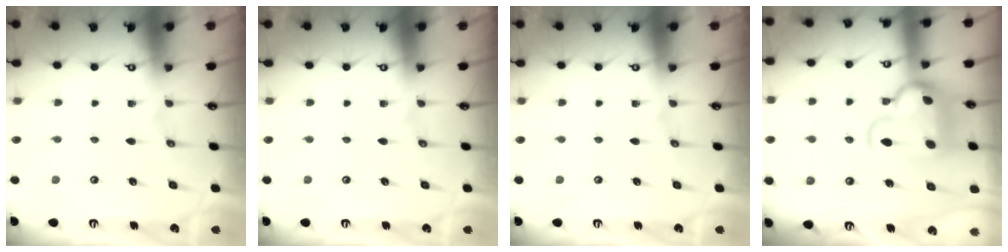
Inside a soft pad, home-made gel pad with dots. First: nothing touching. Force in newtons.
{"total": 0.0}
{"total": 0.0}
{"total": 7.6, "press": 7.4, "slide": 1.7}